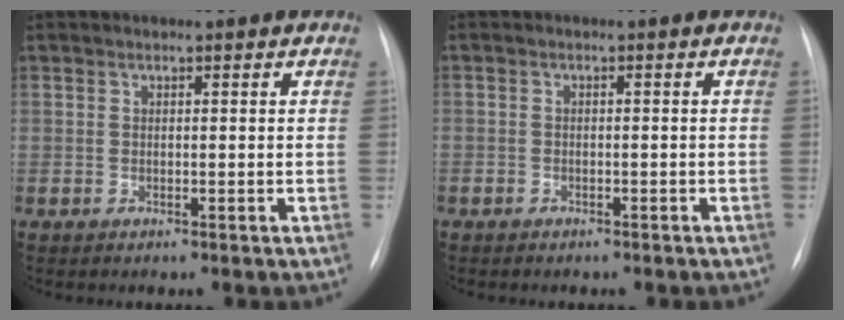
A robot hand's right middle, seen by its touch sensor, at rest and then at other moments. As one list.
[{"total": 1.7, "force": [-1.3, 1.0, 0.5], "torque": [-0.008, 0.002, -0.014]}]